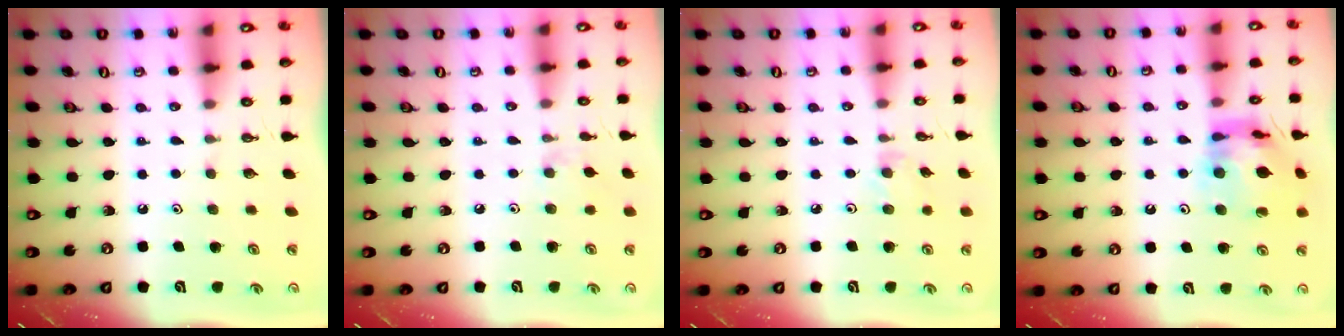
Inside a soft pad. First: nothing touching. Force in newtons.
{"total": 5.4, "press": 5.3, "slide": 0.8}
{"total": 2.3, "press": 2.3, "slide": 0.4}
{"total": 13.8, "press": 13.7, "slide": 1.7}